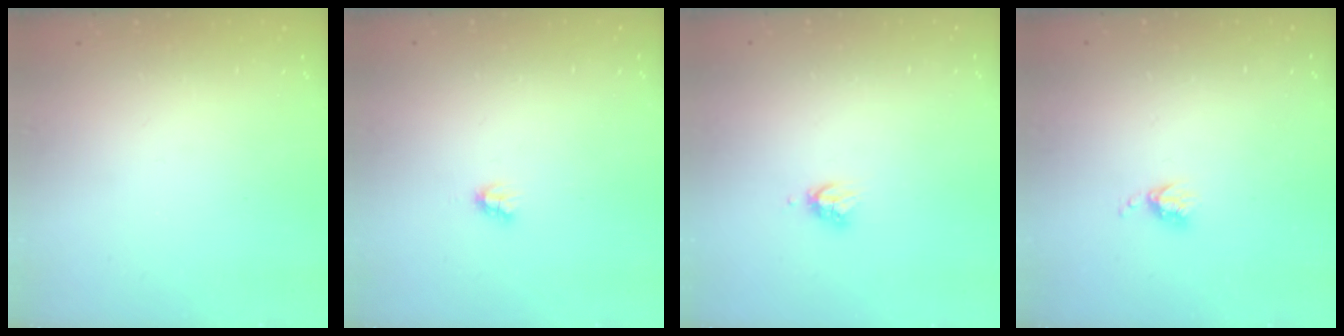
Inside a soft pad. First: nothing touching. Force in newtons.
{"total": 2.2, "press": 2.2, "slide": 0.2}
{"total": 3.7, "press": 3.6, "slide": 0.5}
{"total": 3.9, "press": 3.8, "slide": 0.6}